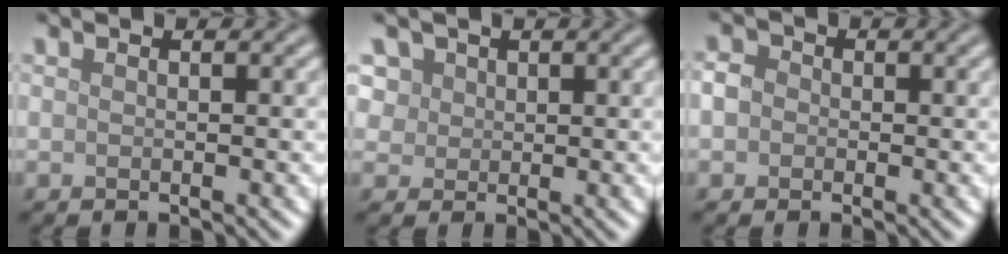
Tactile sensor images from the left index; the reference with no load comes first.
{"total": 4.6, "force": [2.4, 3.5, 1.8], "torque": [-0.040, 0.010, 0.035]}
{"total": 2.1, "force": [0.0, 1.9, 0.9], "torque": [-0.001, 0.007, -0.016]}